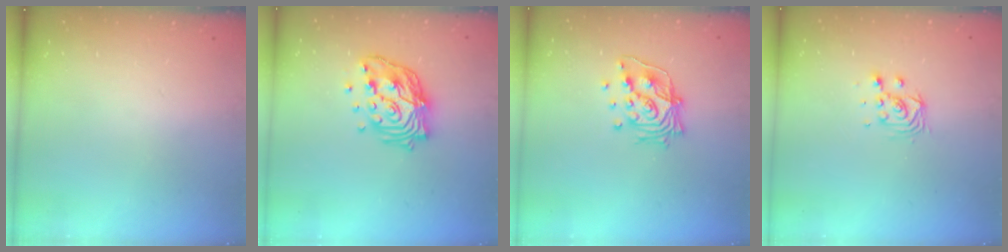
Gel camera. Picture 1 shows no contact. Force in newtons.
{"total": 15.6, "press": 15.6, "slide": 1.3}
{"total": 14.4, "press": 14.4, "slide": 1.1}
{"total": 4.2, "press": 4.2, "slide": 0.3}